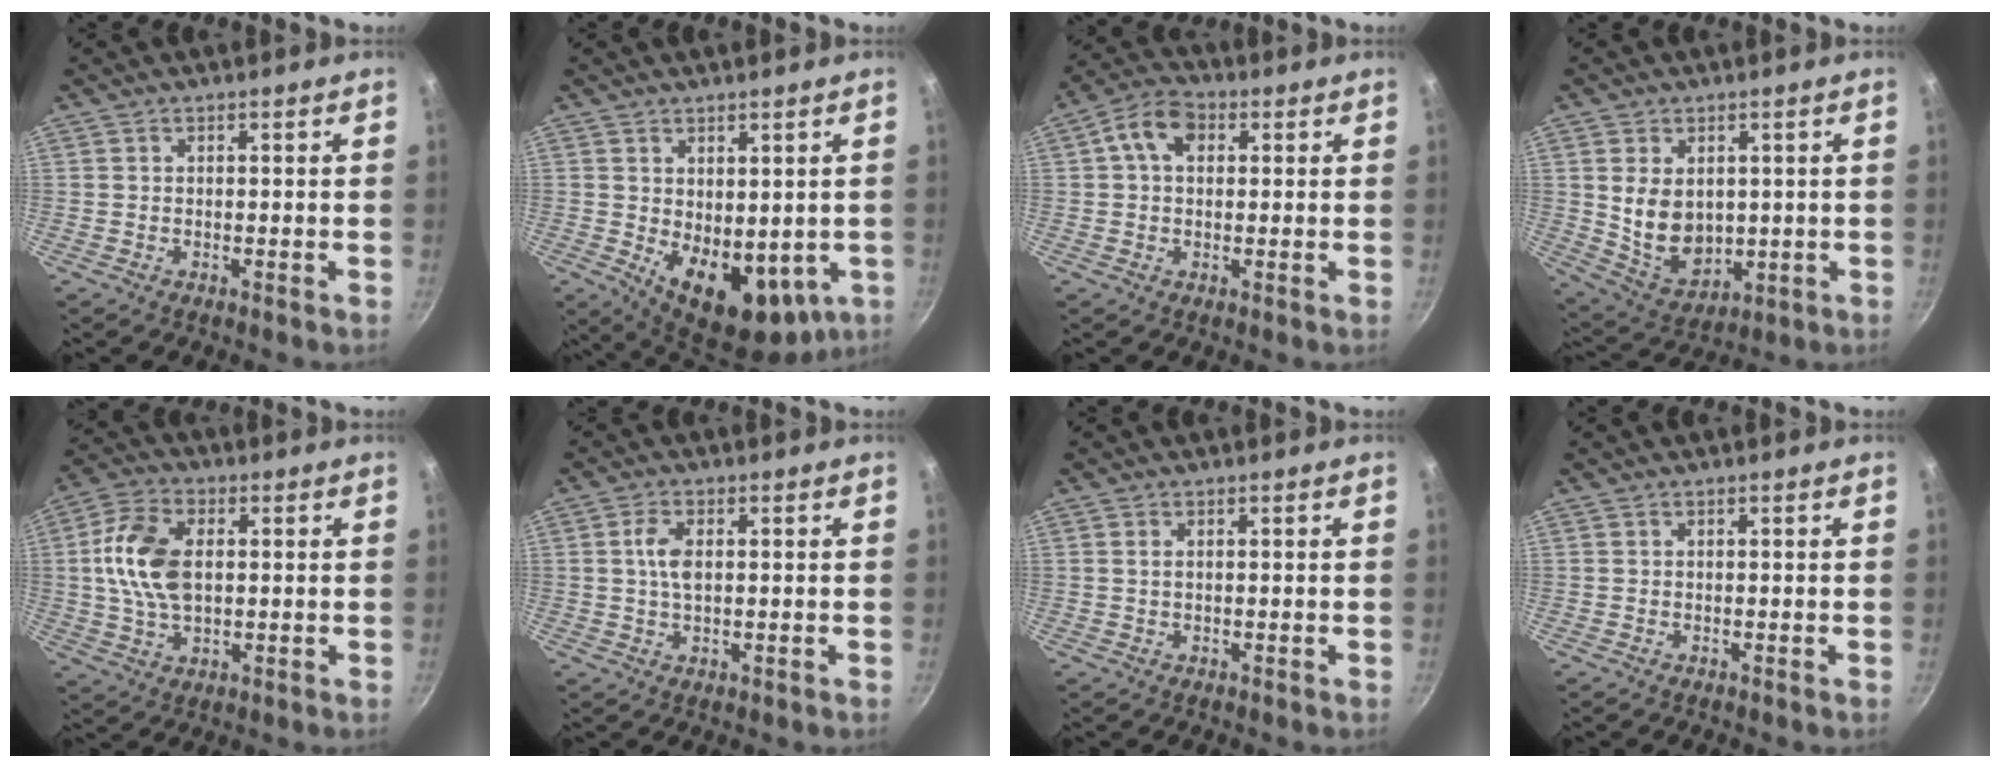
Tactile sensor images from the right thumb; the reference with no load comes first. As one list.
[{"total": 14.0, "force": [-1.2, 8.6, 11.0], "torque": [-0.139, -0.026, 0.008]}, {"total": 7.6, "force": [1.9, 5.1, 5.3], "torque": [-0.084, 0.017, 0.020]}, {"total": 10.5, "force": [1.3, 7.6, 7.2], "torque": [-0.104, -0.022, 0.049]}, {"total": 12.2, "force": [1.4, 7.5, 9.6], "torque": [-0.174, 0.011, 0.019]}, {"total": 4.5, "force": [0.6, 2.4, 3.8], "torque": [-0.076, 0.005, 0.011]}, {"total": 0.9, "force": [0.3, 0.4, 0.7], "torque": [-0.013, 0.001, 0.004]}, {"total": 0.0}]